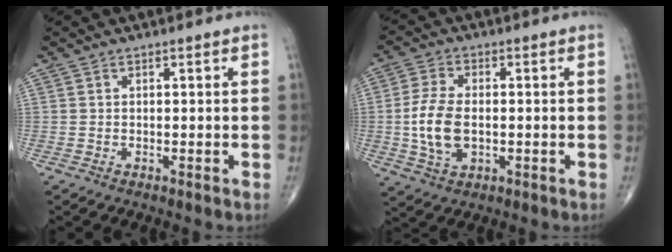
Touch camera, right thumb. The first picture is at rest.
{"total": 8.9, "force": [-0.7, 5.2, 7.2], "torque": [-0.145, -0.001, -0.012]}